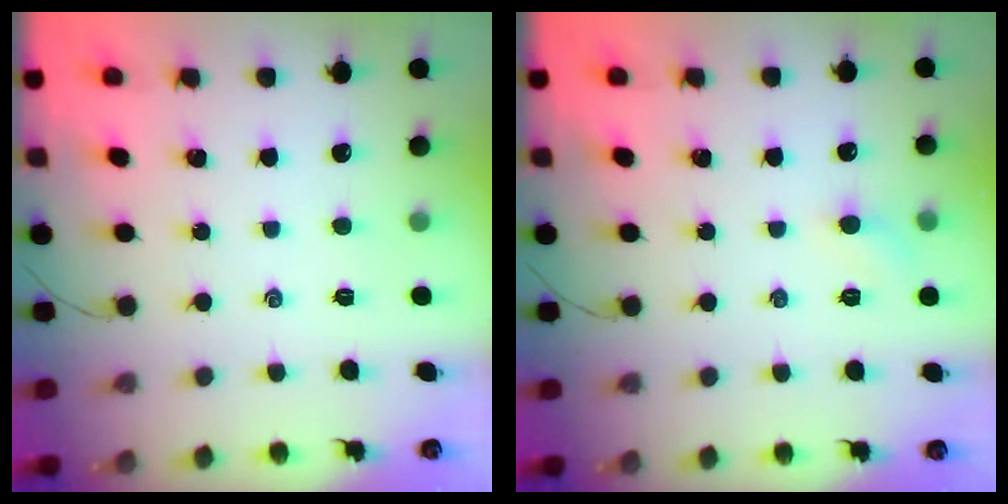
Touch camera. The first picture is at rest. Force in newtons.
{"total": 4.0, "press": 3.8, "slide": 1.4}